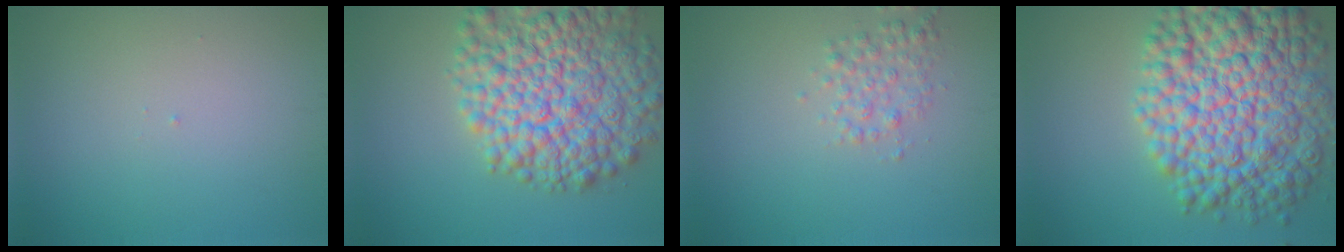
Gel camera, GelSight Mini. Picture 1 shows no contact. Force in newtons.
{"total": 11.4, "press": 11.4, "slide": 0.6}
{"total": 2.0, "press": 2.0, "slide": 0.1}
{"total": 14.0, "press": 14.0, "slide": 0.2}